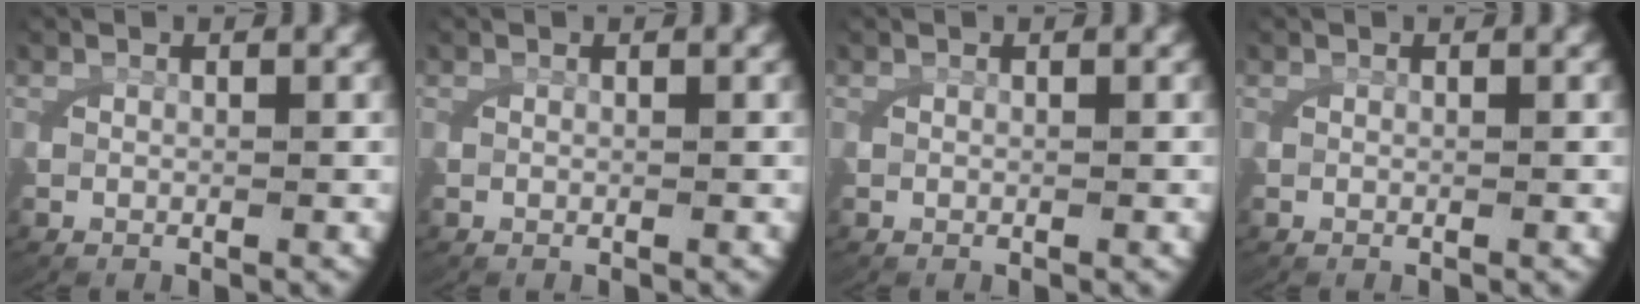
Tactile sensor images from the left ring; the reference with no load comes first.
{"total": 0.0}
{"total": 0.0}
{"total": 0.0}